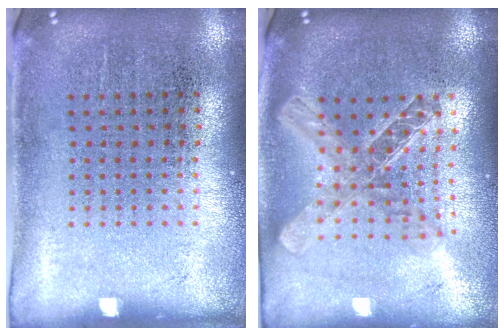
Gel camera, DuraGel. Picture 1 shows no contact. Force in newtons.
{"total": 2.0, "press": 1.7, "slide": 1.1}